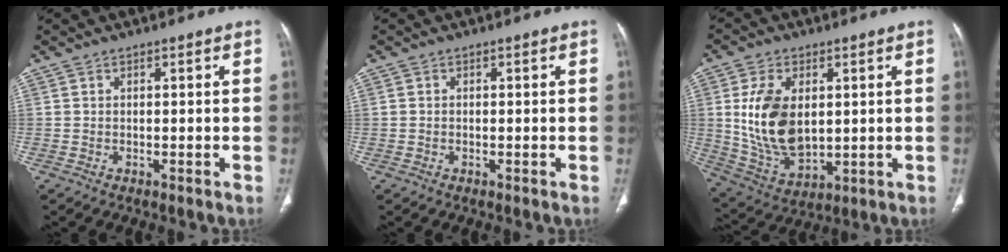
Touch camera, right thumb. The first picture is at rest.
{"total": 0.0}
{"total": 14.8, "force": [2.0, 9.1, 11.5], "torque": [-0.203, -0.016, 0.053]}